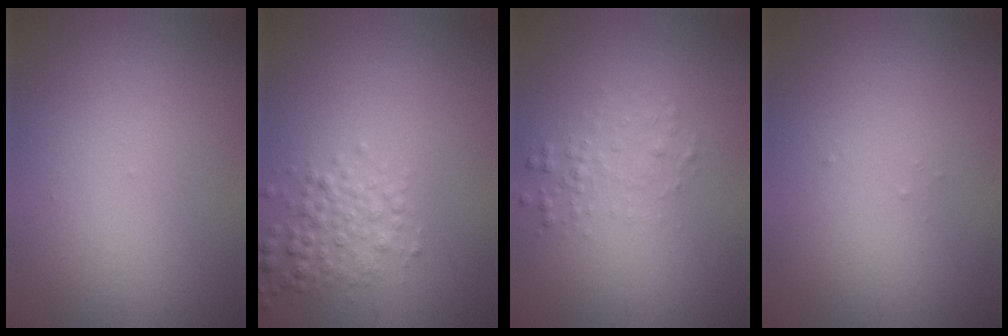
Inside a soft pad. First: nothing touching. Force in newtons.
{"total": 2.7, "press": 2.7, "slide": 0.0}
{"total": 1.6, "press": 1.6, "slide": 0.1}
{"total": 0.0}